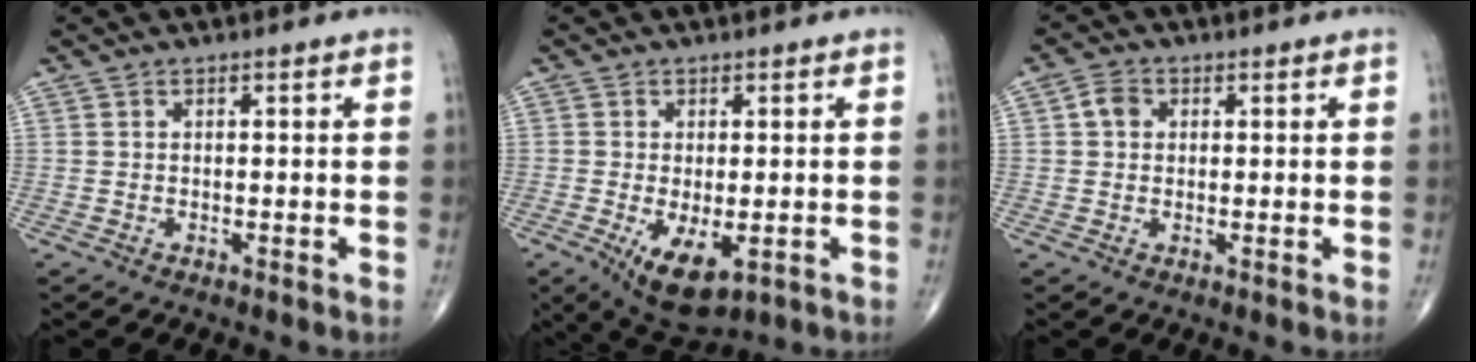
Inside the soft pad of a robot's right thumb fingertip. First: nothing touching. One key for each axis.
{"total": 8.3, "fx": -2.6, "fy": 3.9, "fz": 6.8, "tx": -0.109, "ty": -0.016, "tz": -0.029}
{"total": 3.0, "fx": 0.6, "fy": 2.5, "fz": 1.6, "tx": -0.021, "ty": 0.005, "tz": 0.007}